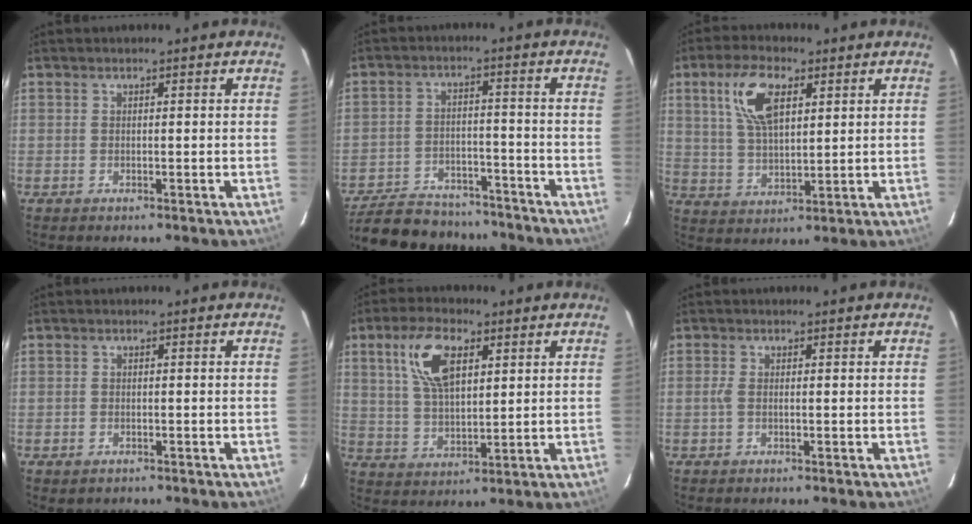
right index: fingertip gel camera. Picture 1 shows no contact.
{"total": 20.5, "force": [-17.5, 7.6, 7.5], "torque": [-0.175, 0.012, -0.244]}
{"total": 10.1, "force": [4.2, 4.6, 7.9], "torque": [-0.157, 0.014, 0.084]}
{"total": 1.4, "force": [-0.8, 1.1, 0.4], "torque": [-0.009, -0.001, -0.009]}
{"total": 10.4, "force": [4.3, 4.8, 8.2], "torque": [-0.161, 0.014, 0.086]}
{"total": 1.4, "force": [-0.2, 0.2, 1.4], "torque": [-0.029, 0.001, -0.007]}